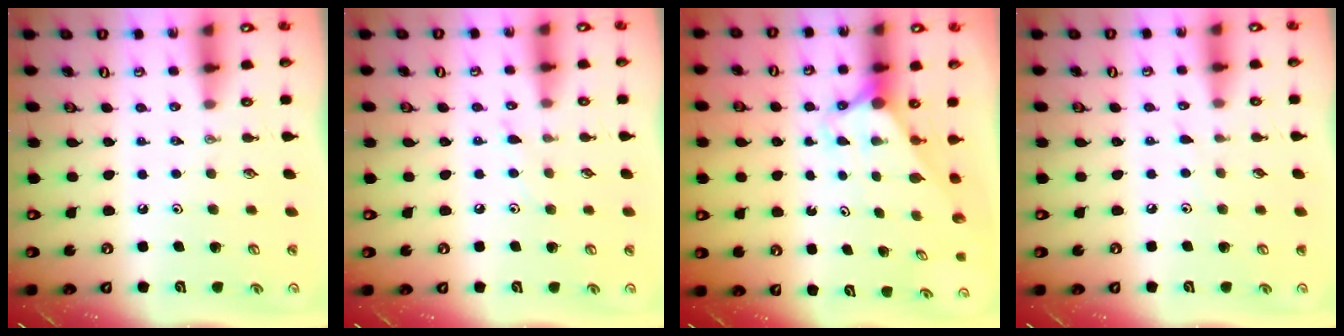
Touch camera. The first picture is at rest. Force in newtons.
{"total": 5.2, "press": 5.2, "slide": 0.6}
{"total": 2.7, "press": 2.7, "slide": 0.0}
{"total": 2.9, "press": 2.9, "slide": 0.4}